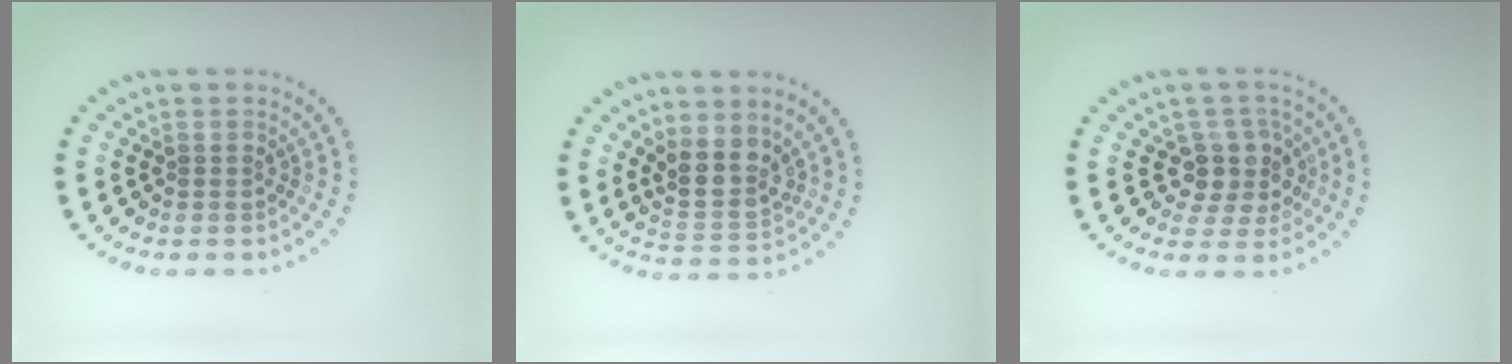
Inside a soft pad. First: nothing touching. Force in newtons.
{"total": 3.4, "press": 2.7, "slide": 2.0}
{"total": 3.2, "press": 2.7, "slide": 1.7}